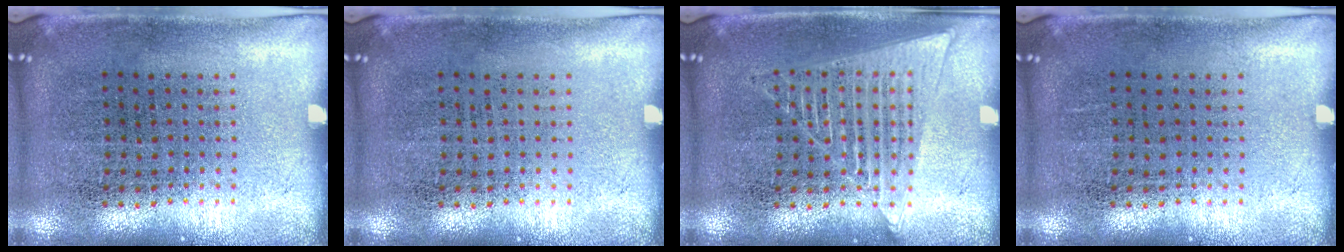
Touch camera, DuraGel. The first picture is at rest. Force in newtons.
{"total": 0.0}
{"total": 2.6, "press": 2.5, "slide": 0.3}
{"total": 0.0}